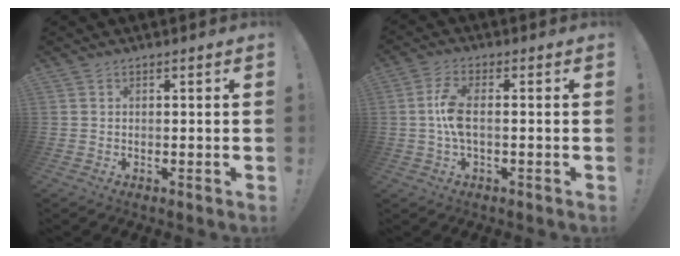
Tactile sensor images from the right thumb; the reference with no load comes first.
{"total": 7.9, "force": [-0.6, 2.7, 7.4], "torque": [-0.159, -0.005, -0.011]}